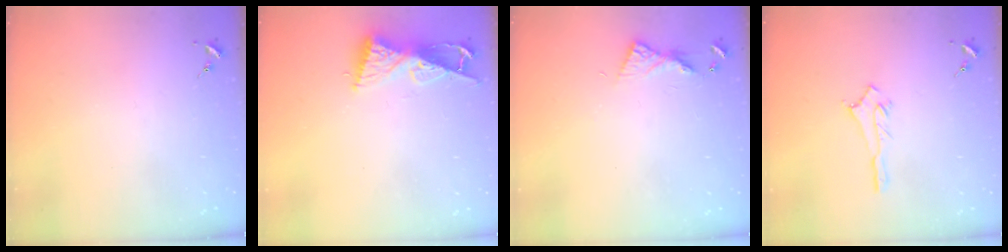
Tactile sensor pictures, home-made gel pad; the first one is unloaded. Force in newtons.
{"total": 8.9, "press": 8.9, "slide": 0.3}
{"total": 6.1, "press": 6.1, "slide": 0.6}
{"total": 2.9, "press": 2.8, "slide": 0.4}